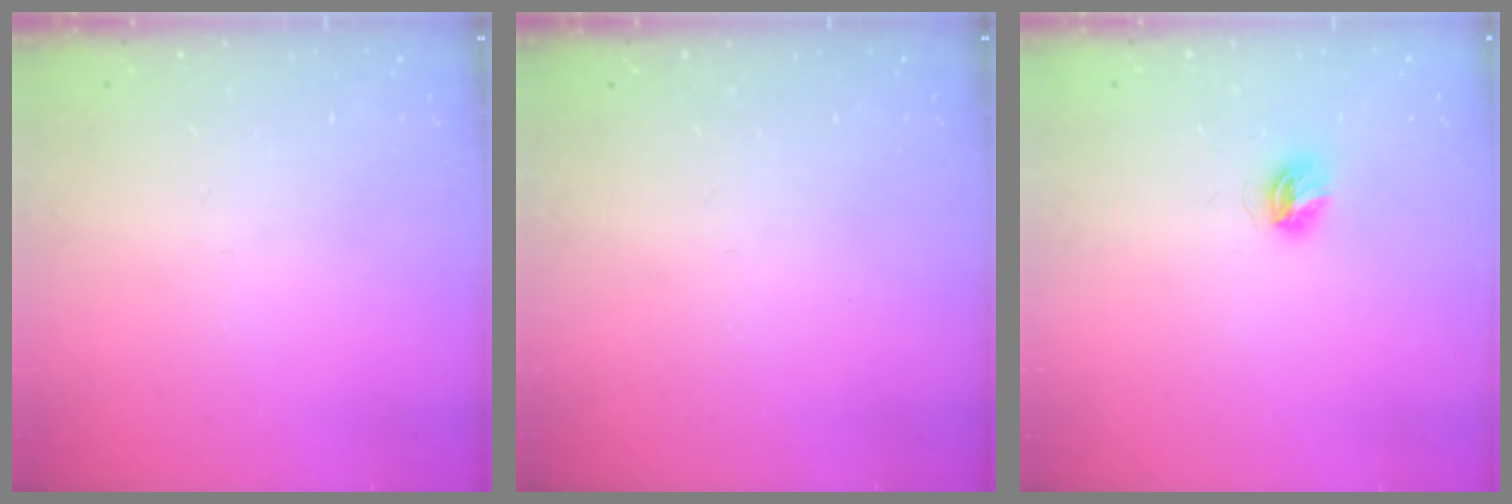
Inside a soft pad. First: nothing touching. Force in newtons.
{"total": 0.0}
{"total": 4.6, "press": 4.6, "slide": 0.6}